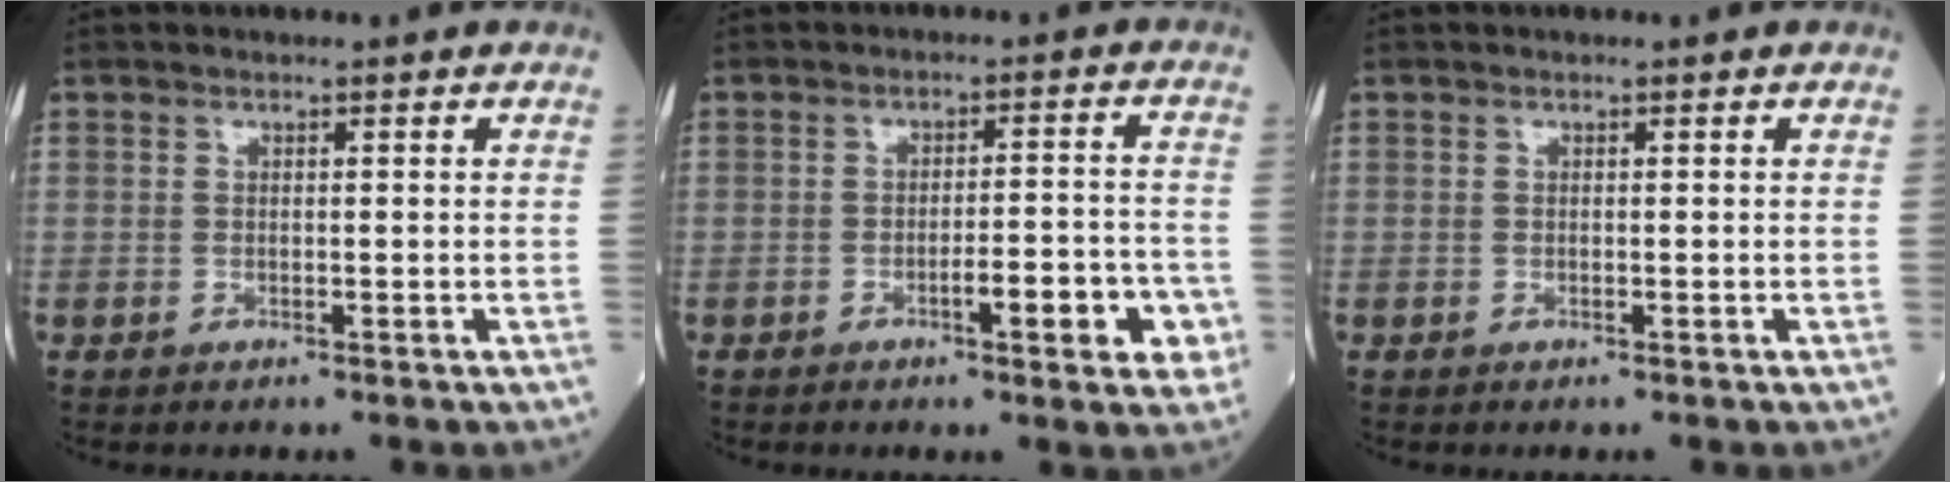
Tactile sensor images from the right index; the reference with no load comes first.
{"total": 7.2, "force": [-2.9, 1.4, 6.4], "torque": [-0.078, 0.008, -0.035]}
{"total": 0.0}